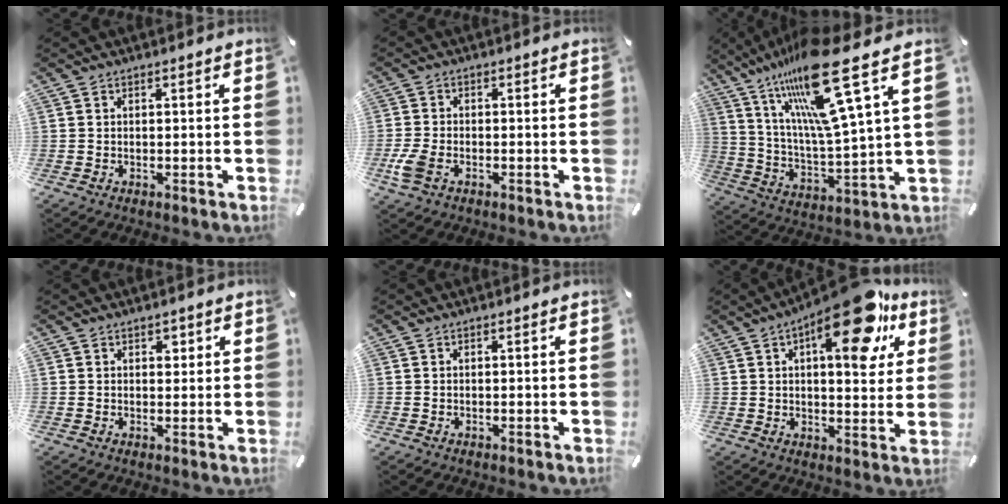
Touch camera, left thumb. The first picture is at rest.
{"total": 4.9, "force": [-2.1, 2.8, 3.5], "torque": [-0.095, -0.005, -0.045]}
{"total": 22.2, "force": [14.7, 3.9, 16.2], "torque": [-0.315, -0.092, 0.230]}
{"total": 1.8, "force": [0.9, 1.4, 0.6], "torque": [0.011, -0.007, 0.010]}
{"total": 0.0}
{"total": 20.3, "force": [11.2, 8.3, 14.7], "torque": [-0.198, -0.061, 0.173]}